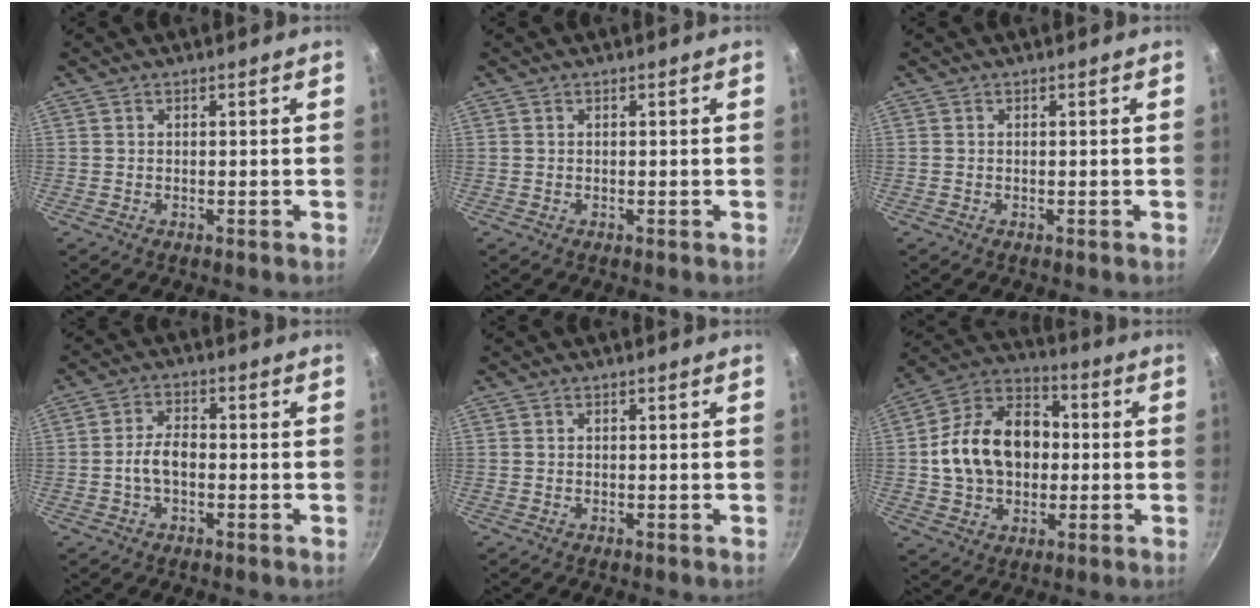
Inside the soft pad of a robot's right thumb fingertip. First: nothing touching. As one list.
[{"total": 0.0}, {"total": 0.0}, {"total": 5.0, "force": [-1.1, 2.8, 3.9], "torque": [-0.068, 0.024, -0.024]}, {"total": 0.0}, {"total": 18.1, "force": [0.3, 13.4, 12.2], "torque": [-0.181, 0.035, -0.005]}]